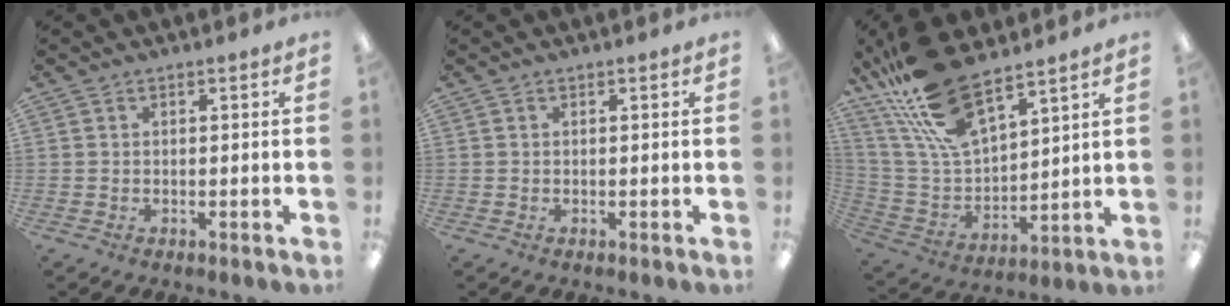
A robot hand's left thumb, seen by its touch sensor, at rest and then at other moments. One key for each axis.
{"total": 0.0}
{"total": 20.0, "fx": 14.8, "fy": 7.2, "fz": 11.4, "tx": -0.263, "ty": -0.081, "tz": 0.262}